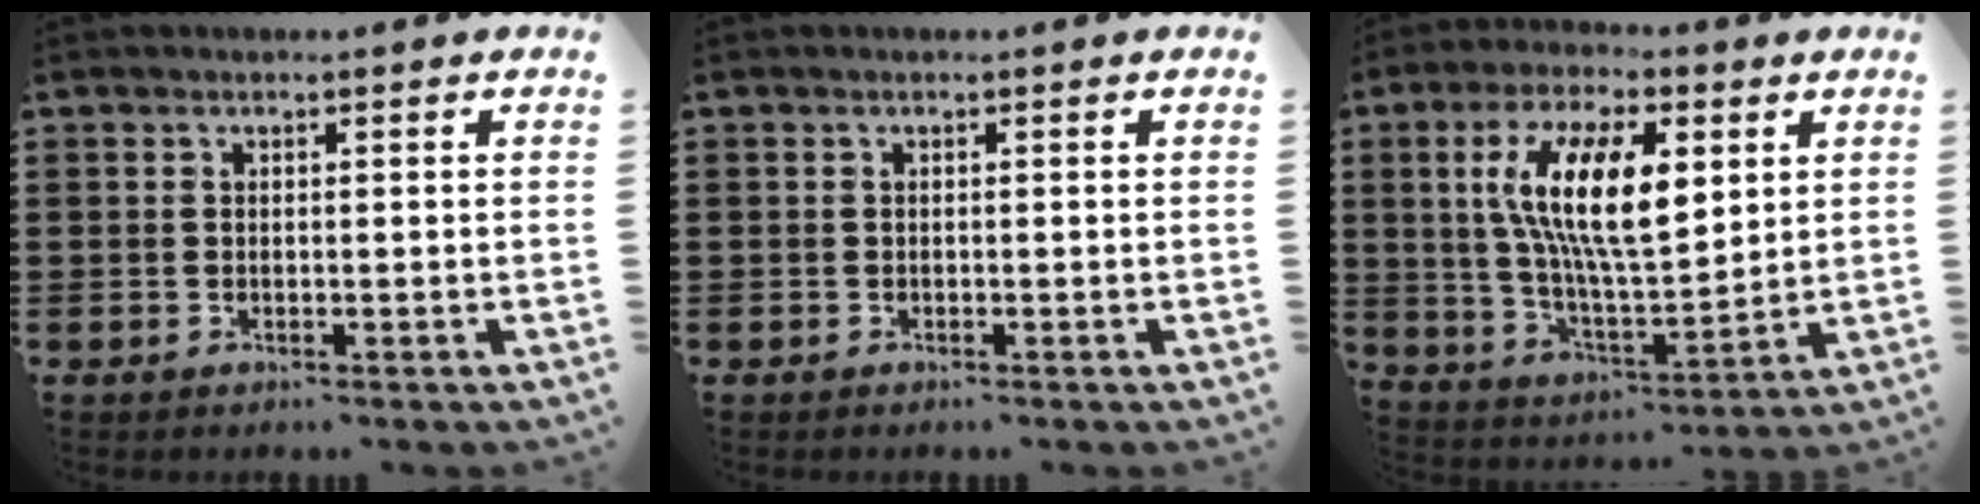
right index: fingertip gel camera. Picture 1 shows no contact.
{"total": 0.0}
{"total": 14.0, "force": [4.4, 5.0, 12.3], "torque": [-0.250, 0.008, 0.076]}